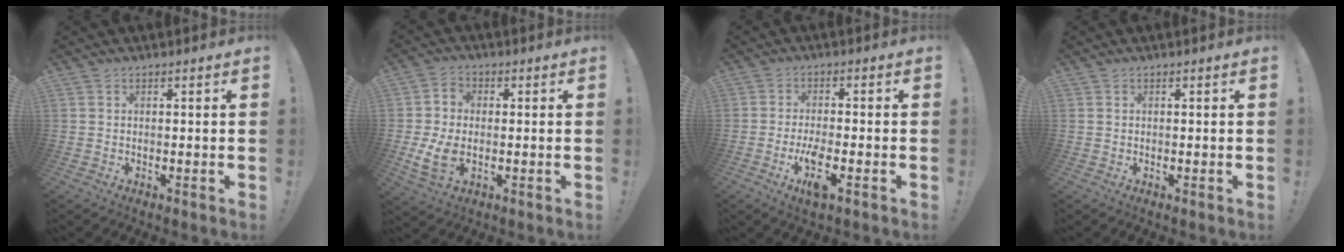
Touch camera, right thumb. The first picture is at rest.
{"total": 9.2, "force": [-1.7, 6.0, 6.8], "torque": [-0.139, -0.005, -0.025]}
{"total": 7.3, "force": [-3.0, 2.0, 6.4], "torque": [-0.114, 0.000, -0.048]}
{"total": 0.0}